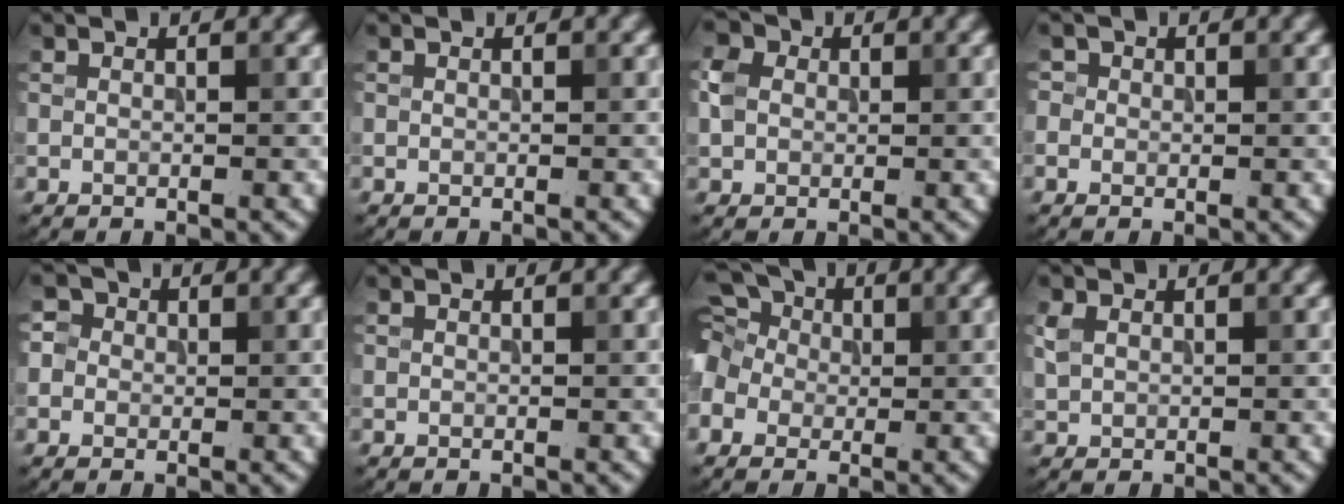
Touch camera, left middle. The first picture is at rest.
{"total": 0.0}
{"total": 2.7, "force": [0.3, 2.3, 1.3], "torque": [-0.029, 0.005, 0.000]}
{"total": 1.2, "force": [0.3, 1.1, 0.3], "torque": [-0.005, 0.000, -0.004]}
{"total": 2.9, "force": [0.8, 2.6, 1.0], "torque": [0.004, 0.015, -0.008]}
{"total": 0.0}
{"total": 8.8, "force": [1.0, 7.4, 4.7], "torque": [-0.108, 0.045, -0.037]}
{"total": 1.4, "force": [0.6, 1.1, 0.7], "torque": [-0.017, 0.003, 0.014]}